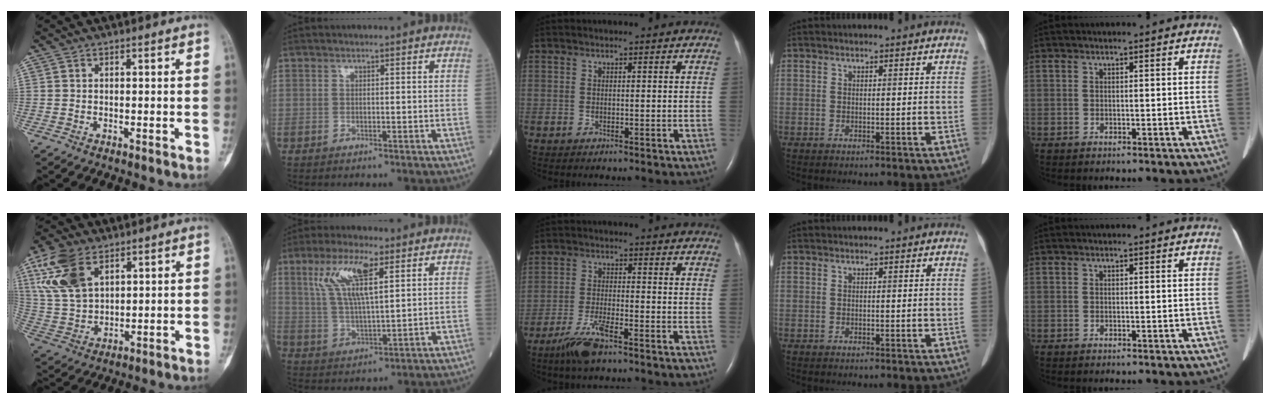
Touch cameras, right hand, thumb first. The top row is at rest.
{"thumb": {"total": 12.7, "force": [6.3, 7.4, 8.2], "torque": [-0.163, -0.014, 0.134]}, "index": {"total": 9.9, "force": [4.5, 2.1, 8.6], "torque": [-0.178, 0.009, 0.088]}, "middle": {"total": 7.1, "force": [-5.1, 0.8, 4.8], "torque": [-0.101, -0.013, -0.093]}}